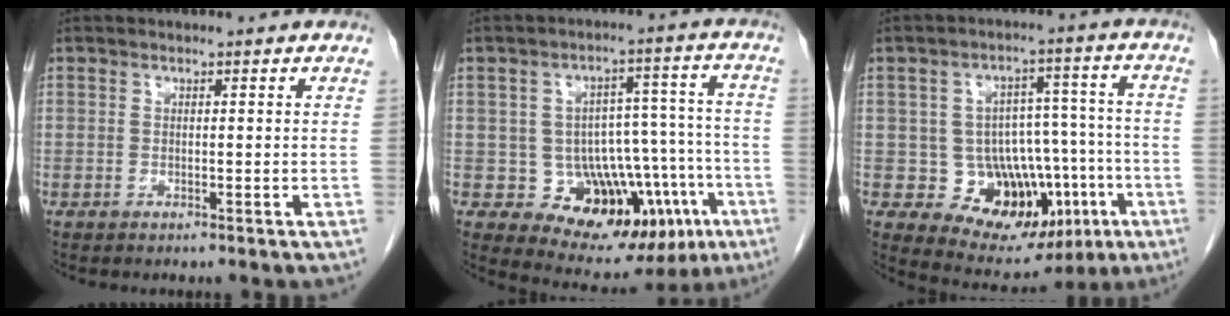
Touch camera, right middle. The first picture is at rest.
{"total": 15.0, "force": [-6.6, 9.2, 9.8], "torque": [-0.097, 0.047, -0.078]}
{"total": 13.8, "force": [-5.2, 9.7, 8.4], "torque": [-0.096, 0.040, -0.056]}